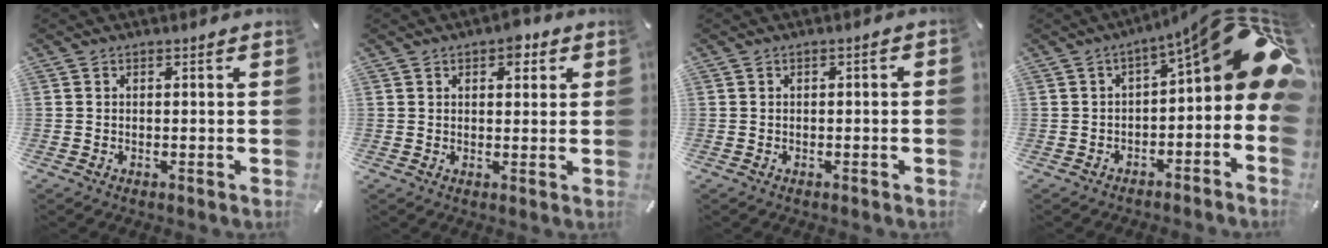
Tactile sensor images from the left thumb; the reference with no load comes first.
{"total": 4.1, "force": [2.3, 2.5, 2.3], "torque": [-0.011, -0.007, 0.032]}
{"total": 1.0, "force": [-0.6, 0.5, 0.7], "torque": [-0.012, 0.002, -0.011]}
{"total": 18.0, "force": [5.2, 6.3, 16.0], "torque": [-0.196, -0.037, 0.084]}